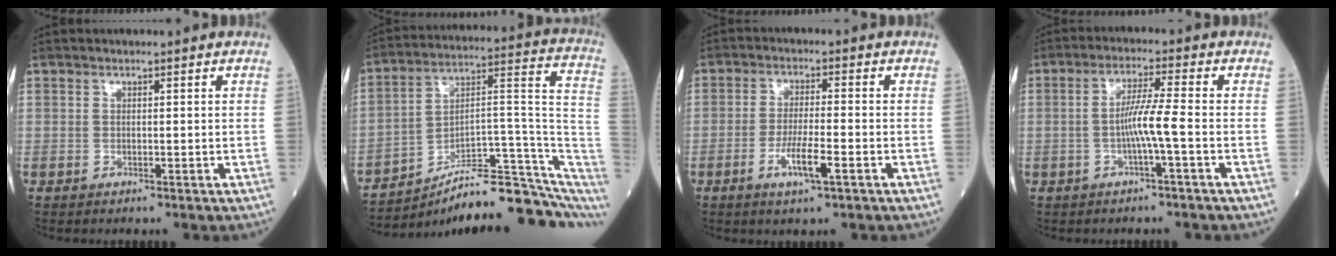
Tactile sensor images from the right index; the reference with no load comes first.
{"total": 20.1, "force": [-15.5, 3.9, 12.2], "torque": [-0.113, 0.065, -0.225]}
{"total": 4.1, "force": [-1.7, 0.6, 3.6], "torque": [-0.069, -0.002, -0.030]}
{"total": 5.1, "force": [-1.3, -0.8, 4.8], "torque": [-0.093, 0.005, -0.025]}